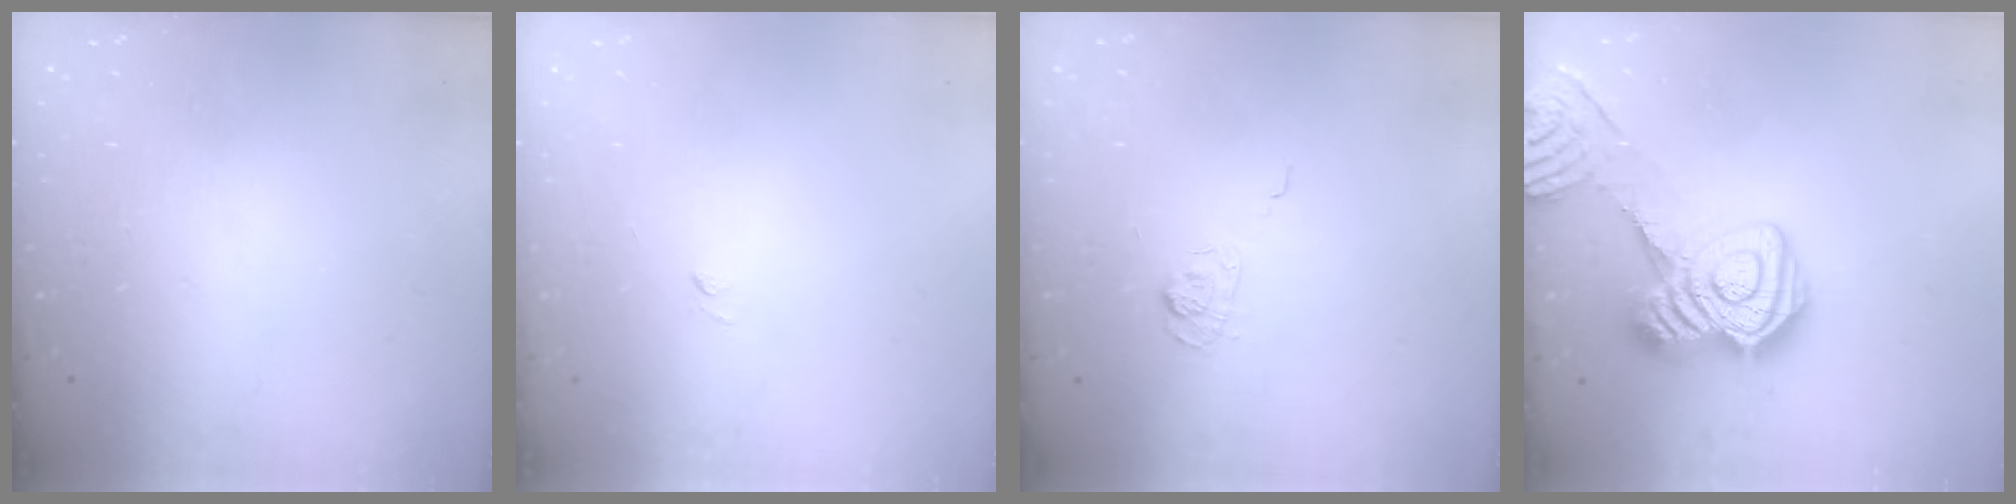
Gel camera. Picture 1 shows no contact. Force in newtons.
{"total": 3.3, "press": 3.1, "slide": 1.0}
{"total": 3.1, "press": 2.7, "slide": 1.6}
{"total": 16.9, "press": 16.8, "slide": 1.2}